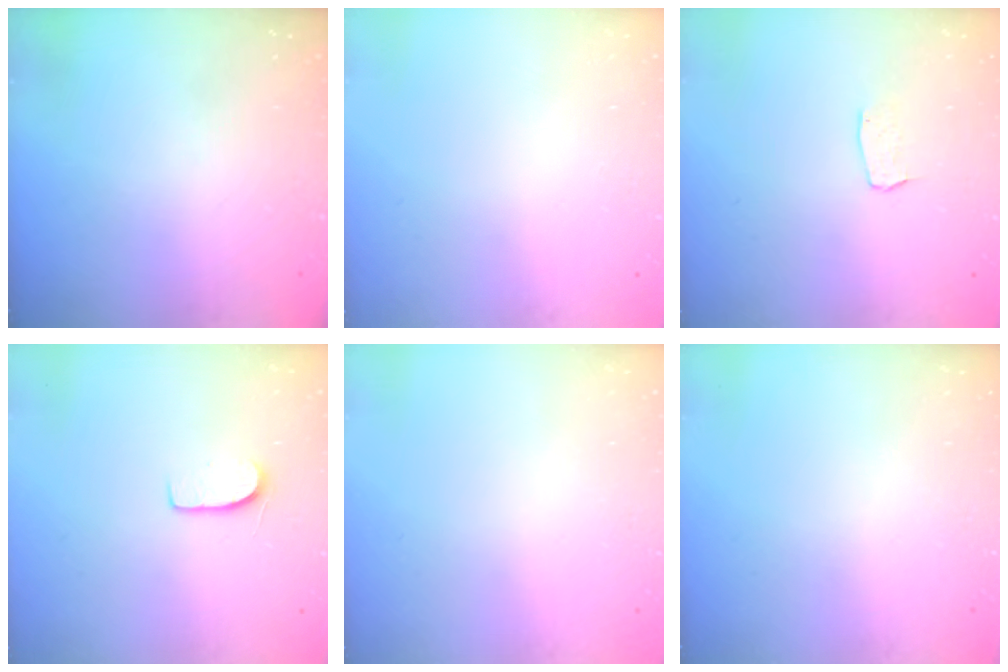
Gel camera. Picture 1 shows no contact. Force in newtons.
{"total": 0.0}
{"total": 3.0, "press": 3.0, "slide": 0.2}
{"total": 7.1, "press": 7.1, "slide": 0.6}
{"total": 0.0}
{"total": 0.0}